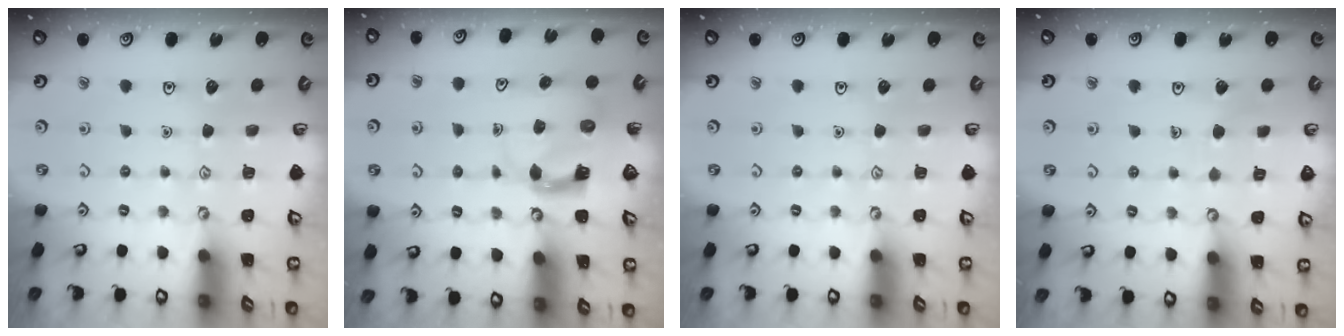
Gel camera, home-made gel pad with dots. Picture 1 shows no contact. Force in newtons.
{"total": 4.0, "press": 3.9, "slide": 0.7}
{"total": 0.0}
{"total": 2.2, "press": 2.2, "slide": 0.1}